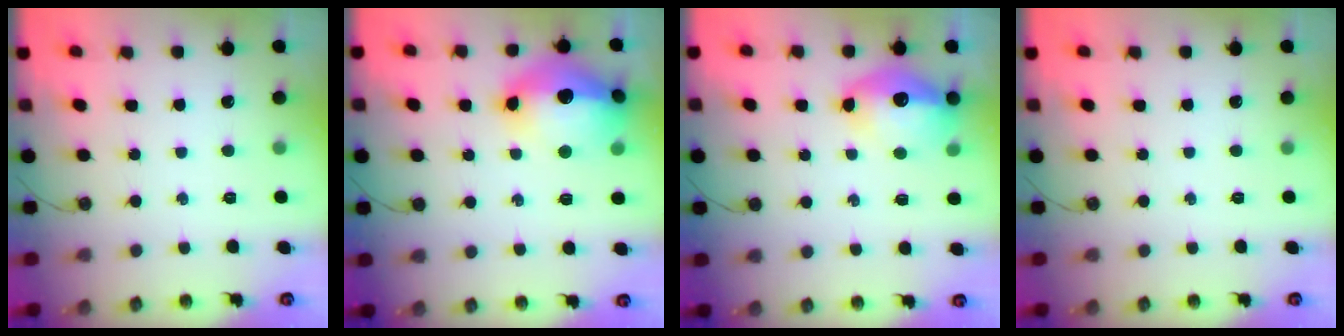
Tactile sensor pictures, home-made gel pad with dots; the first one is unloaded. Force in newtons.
{"total": 19.2, "press": 19.1, "slide": 1.9}
{"total": 13.7, "press": 13.6, "slide": 1.2}
{"total": 0.0}